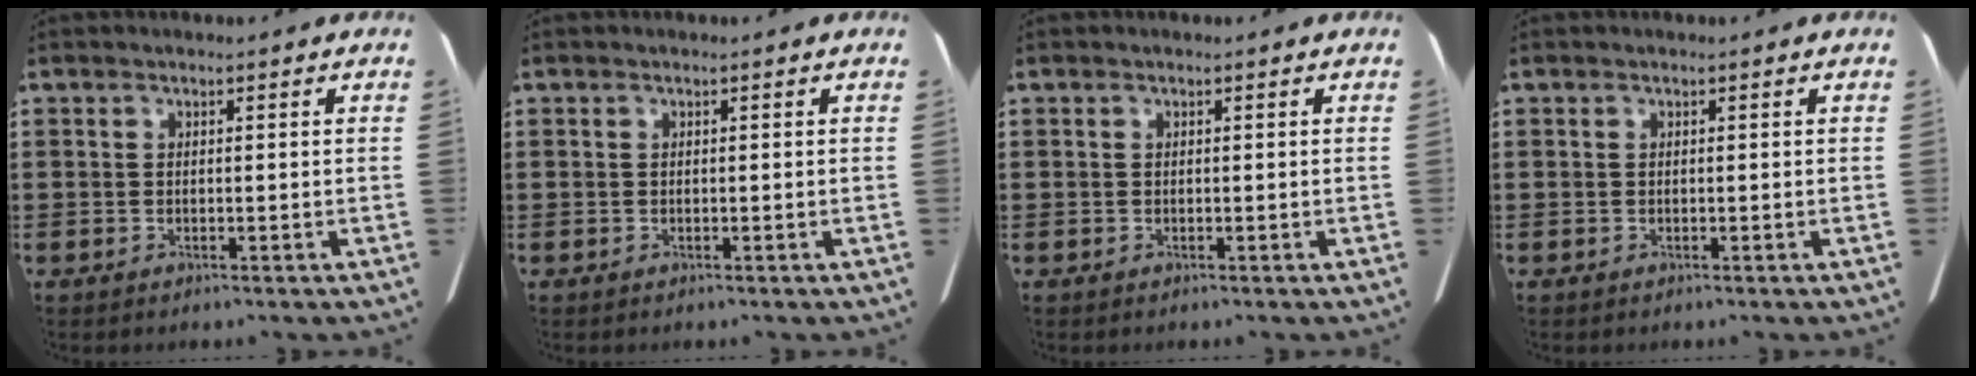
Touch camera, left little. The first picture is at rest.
{"total": 0.0}
{"total": 0.0}
{"total": 0.0}